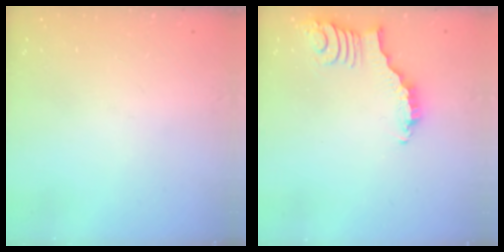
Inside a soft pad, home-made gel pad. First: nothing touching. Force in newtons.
{"total": 2.2, "press": 2.2, "slide": 0.4}